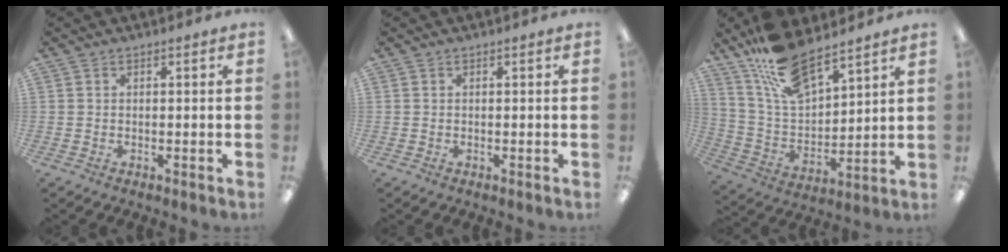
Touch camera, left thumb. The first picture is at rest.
{"total": 0.0}
{"total": 15.4, "force": [12.1, 5.7, 7.6], "torque": [-0.163, -0.063, 0.222]}